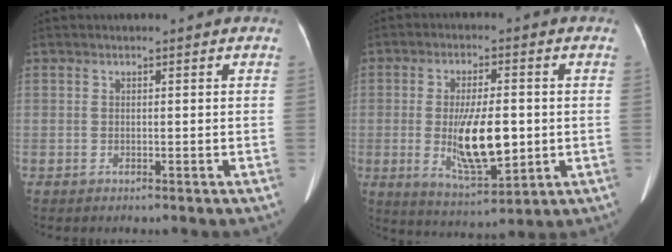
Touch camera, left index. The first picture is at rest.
{"total": 10.9, "force": [-1.2, 3.3, 10.4], "torque": [-0.196, -0.016, -0.011]}